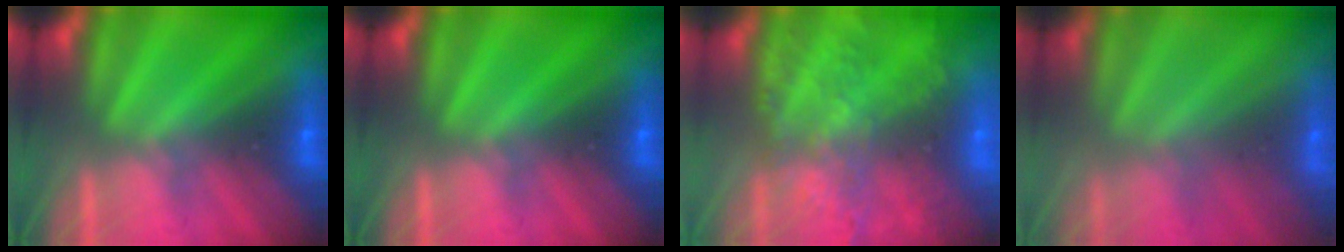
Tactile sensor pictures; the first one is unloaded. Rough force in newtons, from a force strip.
{"total": 0.0}
{"total": 8.1}
{"total": 2.1}